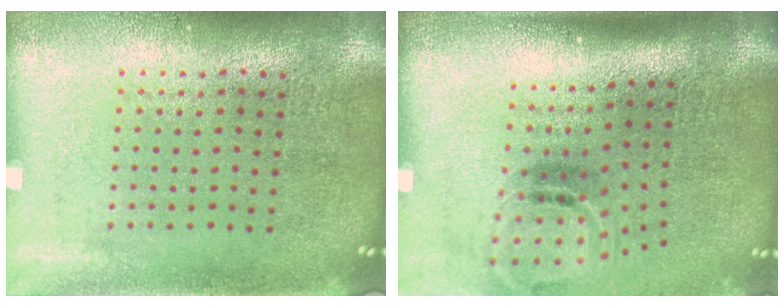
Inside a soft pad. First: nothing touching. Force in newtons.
{"total": 1.9, "press": 1.1, "slide": 1.5}